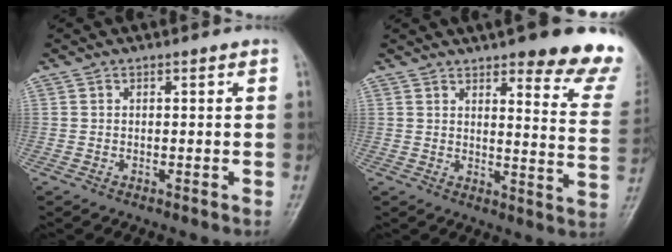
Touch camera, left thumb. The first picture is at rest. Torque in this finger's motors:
{"motor_torque": [0.86, 0.11, 1.37, -1.40, 0.07]}